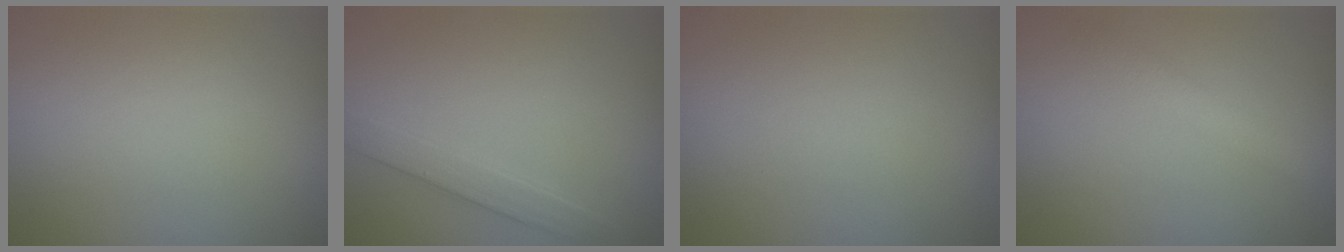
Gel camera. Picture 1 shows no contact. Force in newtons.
{"total": 2.1, "press": 2.1, "slide": 0.1}
{"total": 0.0}
{"total": 1.6, "press": 1.6, "slide": 0.0}